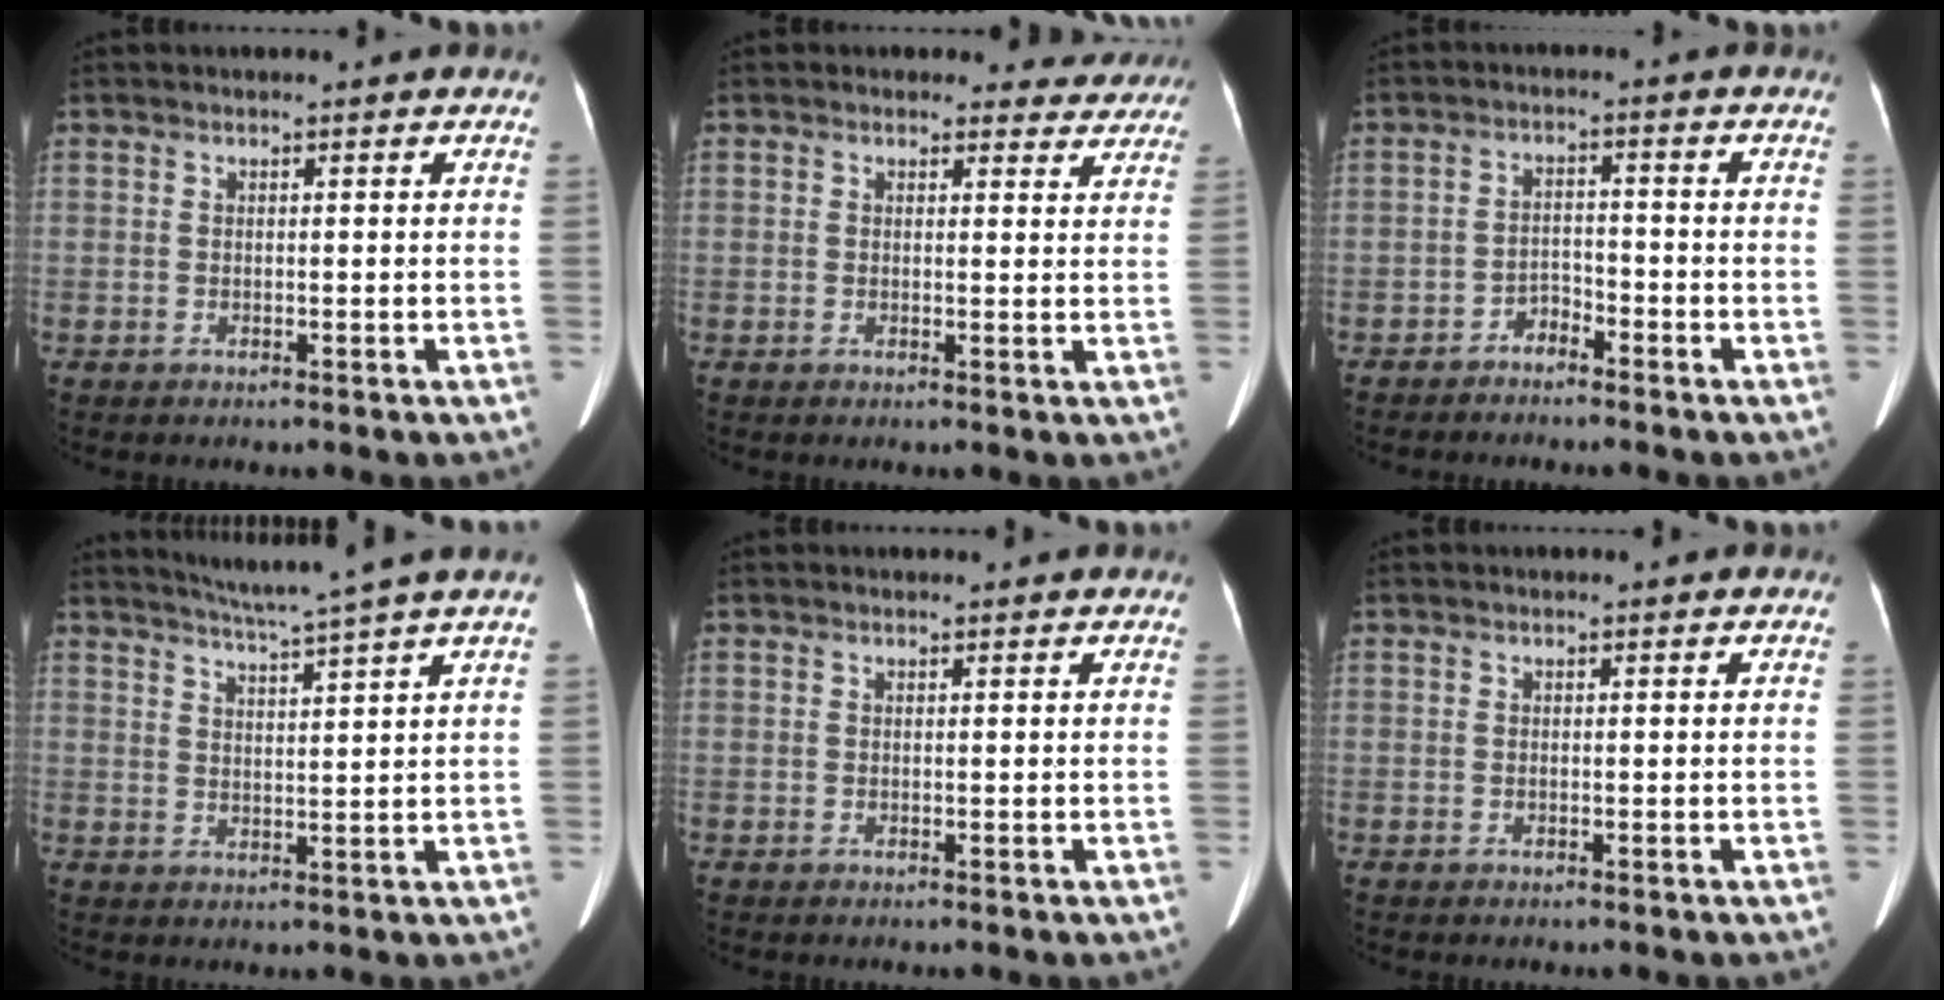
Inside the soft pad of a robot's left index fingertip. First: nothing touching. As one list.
[{"total": 5.1, "force": [4.4, 2.5, -0.2], "torque": [0.023, -0.005, 0.027]}, {"total": 2.6, "force": [-2.3, 1.0, 0.7], "torque": [-0.011, 0.001, -0.040]}, {"total": 7.8, "force": [6.5, -2.1, 3.7], "torque": [-0.061, 0.000, 0.099]}, {"total": 0.6, "force": [0.6, 0.2, 0.1], "torque": [-0.010, 0.008, 0.009]}, {"total": 0.0}]